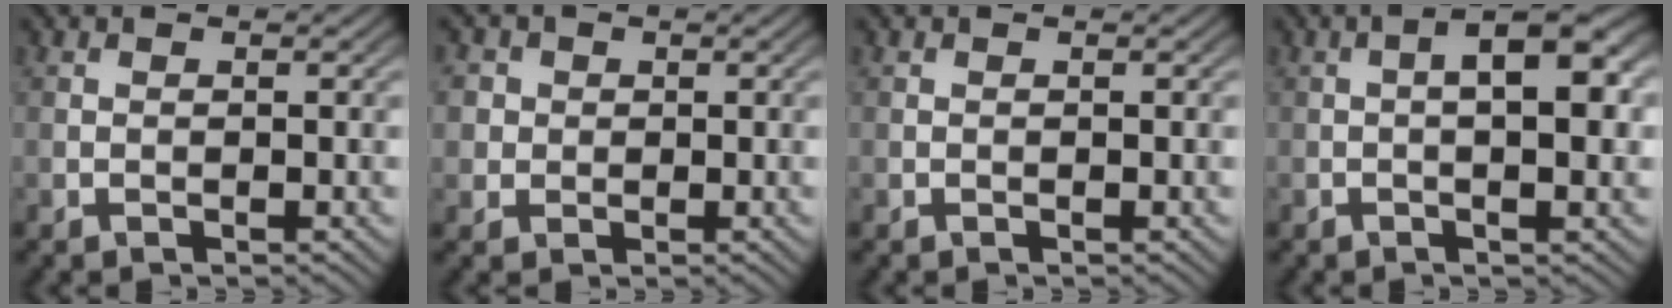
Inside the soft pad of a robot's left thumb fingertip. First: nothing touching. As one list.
[{"total": 3.5, "force": [0.9, 3.2, 1.0], "torque": [-0.029, 0.001, 0.006]}, {"total": 0.0}, {"total": 6.5, "force": [0.4, 1.8, 6.2], "torque": [-0.092, 0.013, 0.001]}]